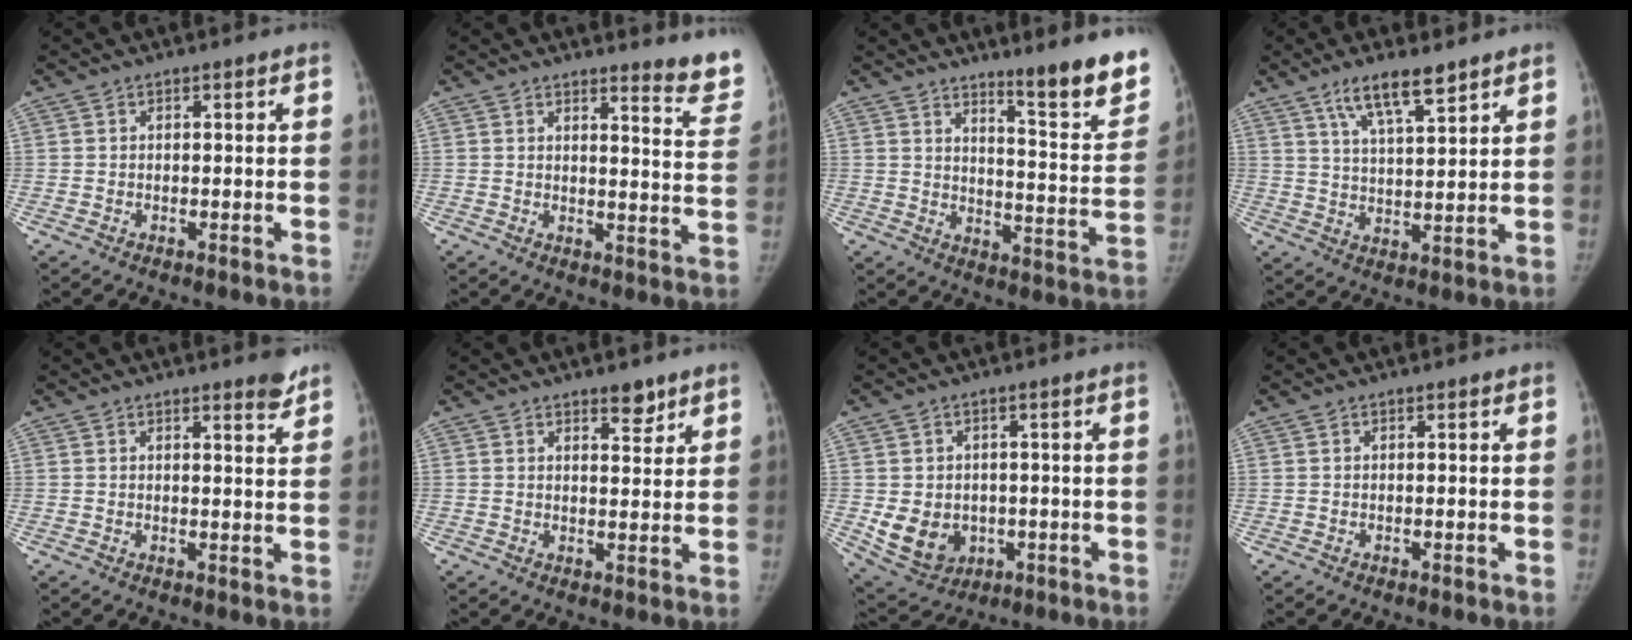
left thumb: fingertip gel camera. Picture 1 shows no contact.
{"total": 9.5, "force": [8.7, 0.7, 3.8], "torque": [-0.020, -0.090, 0.087]}
{"total": 15.2, "force": [10.8, 2.0, 10.6], "torque": [-0.112, -0.089, 0.157]}
{"total": 9.0, "force": [6.2, 2.1, 6.2], "torque": [-0.101, -0.032, 0.116]}
{"total": 3.2, "force": [2.6, 0.5, 1.8], "torque": [-0.015, -0.020, 0.032]}
{"total": 3.8, "force": [2.9, 1.4, 2.0], "torque": [-0.012, -0.021, 0.043]}
{"total": 9.6, "force": [-1.4, 8.0, 5.1], "torque": [-0.071, 0.001, 0.002]}
{"total": 0.0}